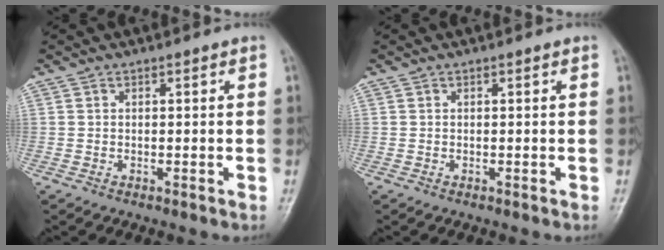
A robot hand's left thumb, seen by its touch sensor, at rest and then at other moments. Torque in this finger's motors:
{"motor_torque": [0.01, 0.00, 0.00, -0.02, 0.00]}